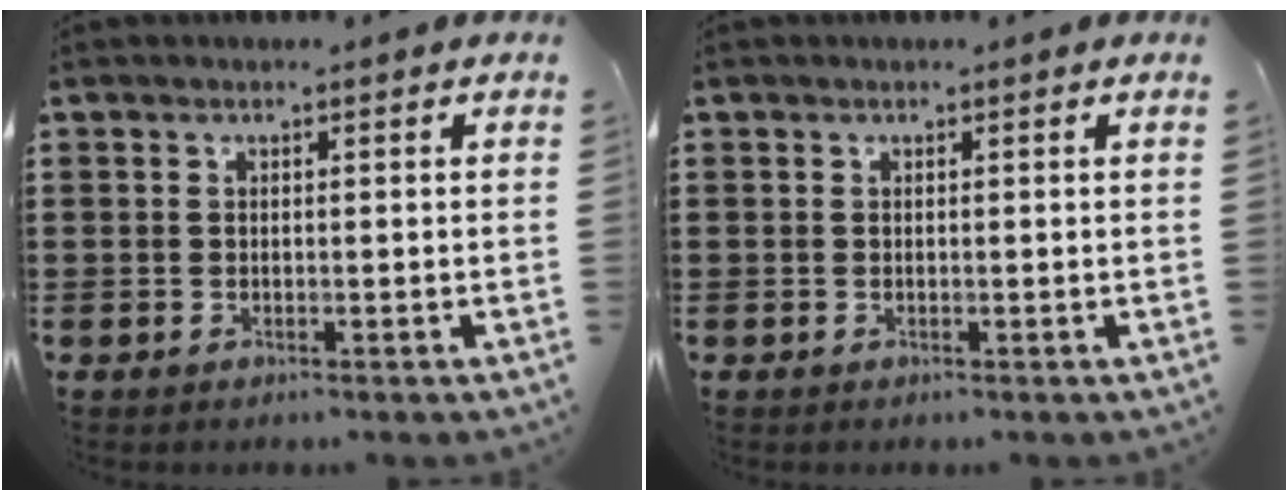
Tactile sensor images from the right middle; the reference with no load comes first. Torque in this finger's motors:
{"motor_torque": [0.09, -0.12, 0.00, 0.01]}